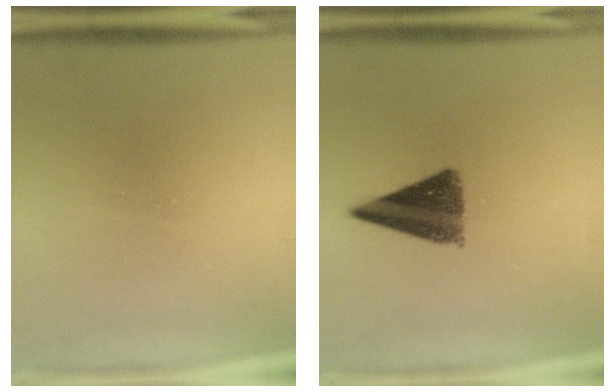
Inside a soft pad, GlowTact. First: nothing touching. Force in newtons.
{"total": 10.1}